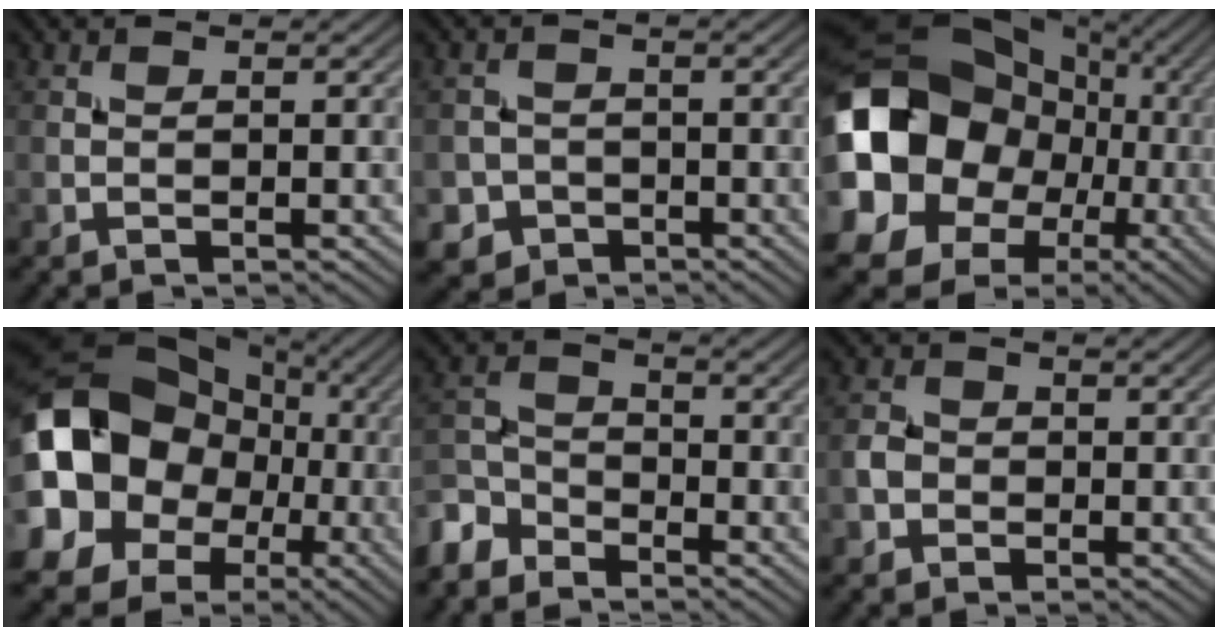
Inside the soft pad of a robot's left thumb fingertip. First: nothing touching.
{"total": 3.3, "force": [-1.7, 2.8, 0.5], "torque": [-0.006, -0.003, -0.038]}
{"total": 21.4, "force": [0.8, 18.1, 11.4], "torque": [-0.277, -0.008, -0.006]}
{"total": 19.4, "force": [0.1, 15.8, 11.2], "torque": [-0.254, -0.002, -0.009]}
{"total": 5.2, "force": [-4.3, 2.3, 1.5], "torque": [-0.039, -0.005, -0.106]}
{"total": 2.2, "force": [-0.9, 1.9, 0.7], "torque": [-0.014, -0.001, -0.023]}